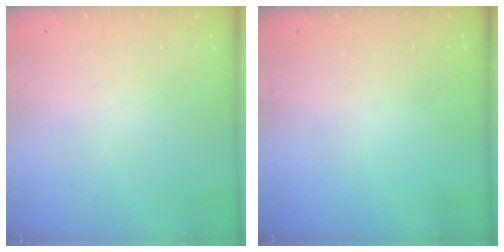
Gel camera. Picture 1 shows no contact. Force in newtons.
{"total": 0.0}